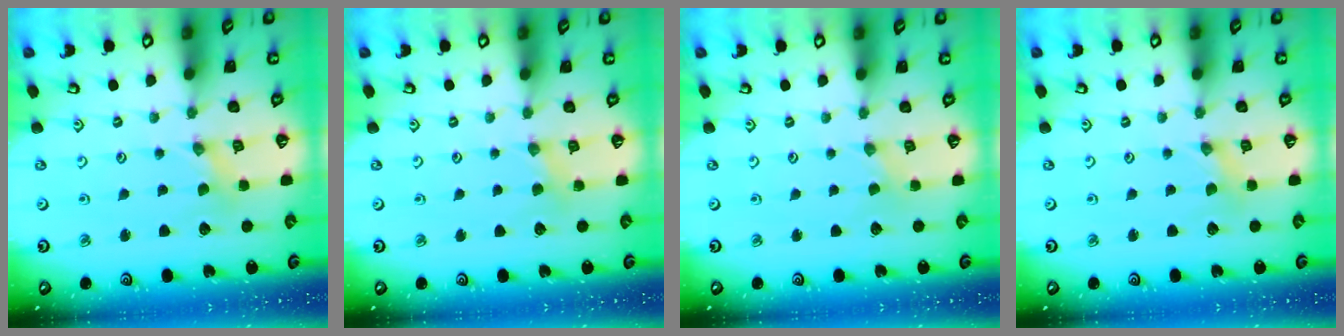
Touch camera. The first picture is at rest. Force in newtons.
{"total": 2.2, "press": 2.2, "slide": 0.4}
{"total": 0.0}
{"total": 0.0}